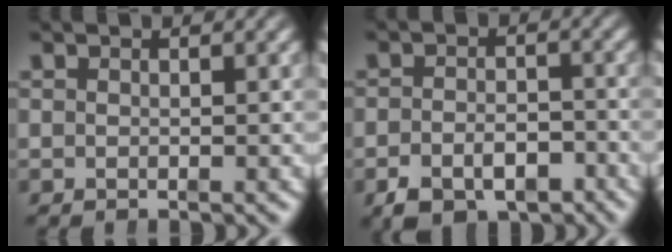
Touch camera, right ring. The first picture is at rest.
{"total": 4.9, "force": [-3.6, 2.8, 2.0], "torque": [-0.013, -0.014, -0.055]}